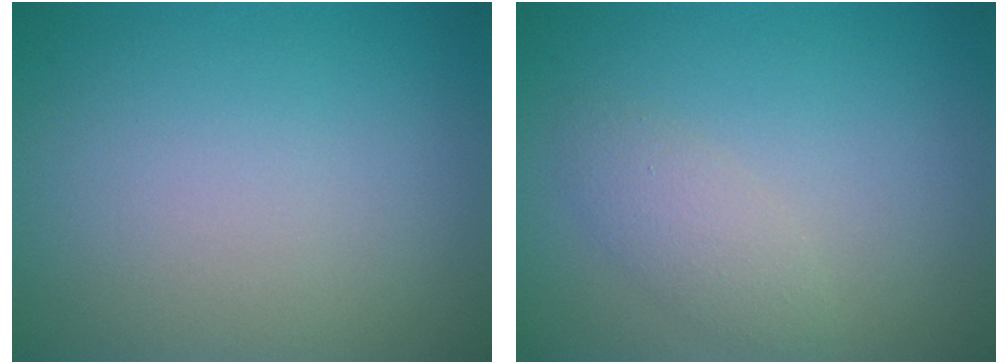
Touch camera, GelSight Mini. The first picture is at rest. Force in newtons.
{"total": 1.9, "press": 1.9, "slide": 0.0}